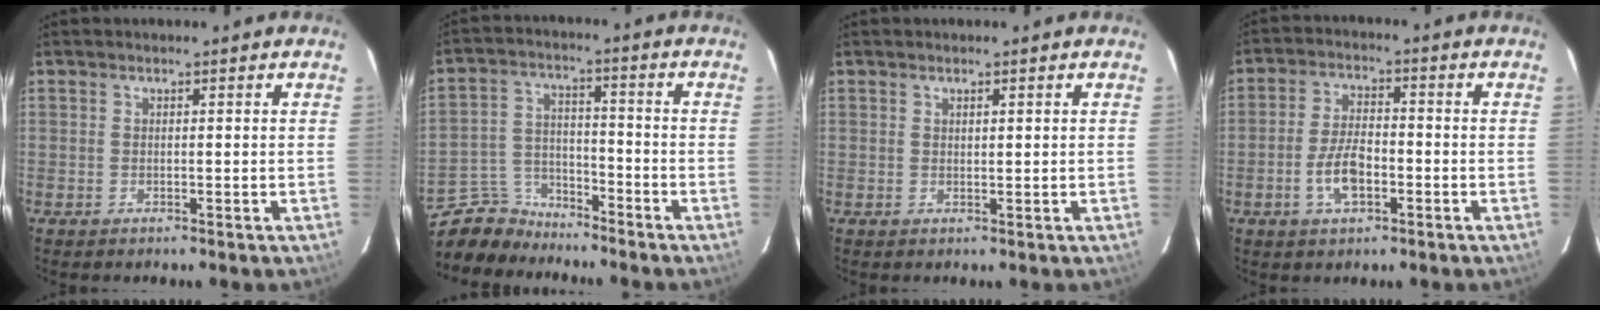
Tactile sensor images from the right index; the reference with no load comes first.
{"total": 7.9, "force": [-7.2, 3.4, 0.1], "torque": [-0.024, 0.030, -0.139]}
{"total": 0.8, "force": [0.6, 0.2, 0.6], "torque": [-0.009, 0.002, 0.011]}
{"total": 7.0, "force": [-2.6, 3.2, 5.7], "torque": [-0.116, 0.004, -0.045]}